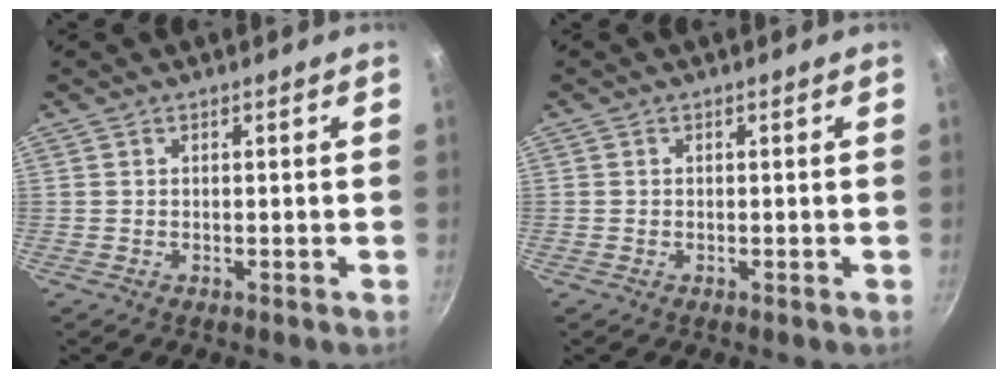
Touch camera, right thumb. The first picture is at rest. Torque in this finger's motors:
{"motor_torque": [0.03, -0.17, 0.04, 0.21, 0.04]}